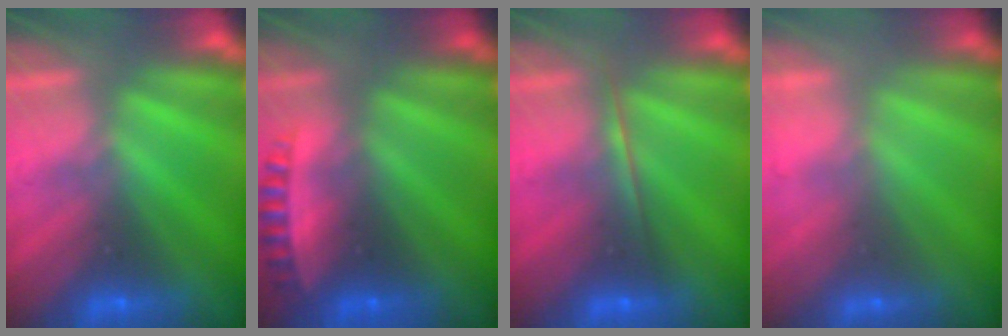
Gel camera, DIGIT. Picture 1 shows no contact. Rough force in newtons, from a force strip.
{"total": 2.9}
{"total": 1.7}
{"total": 2.1}